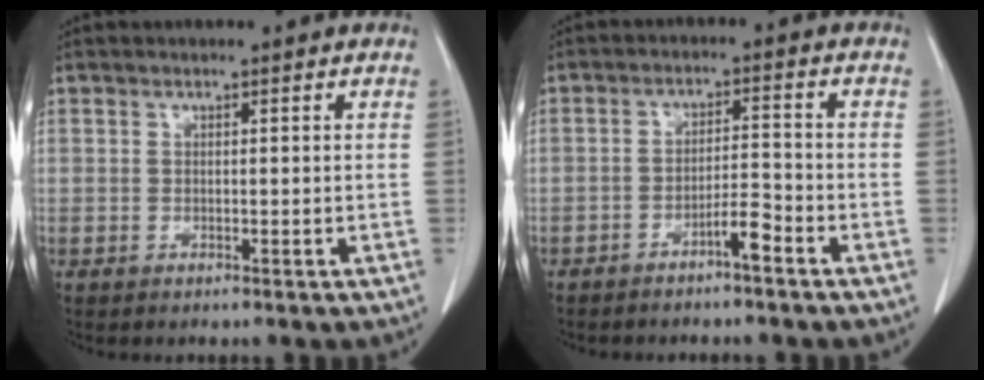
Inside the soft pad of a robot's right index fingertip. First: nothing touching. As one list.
[{"total": 3.7, "force": [-2.5, 0.2, 2.6], "torque": [-0.039, 0.006, -0.045]}]